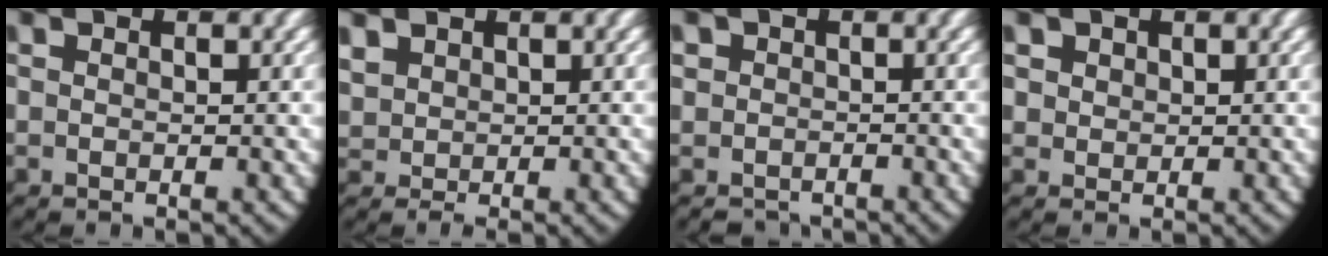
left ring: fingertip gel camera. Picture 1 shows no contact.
{"total": 2.1, "force": [0.9, 1.7, 1.0], "torque": [-0.033, -0.010, 0.028]}
{"total": 2.8, "force": [-1.6, 2.3, 0.2], "torque": [-0.009, -0.011, -0.026]}
{"total": 2.7, "force": [1.1, 2.3, 1.0], "torque": [-0.034, -0.007, 0.025]}